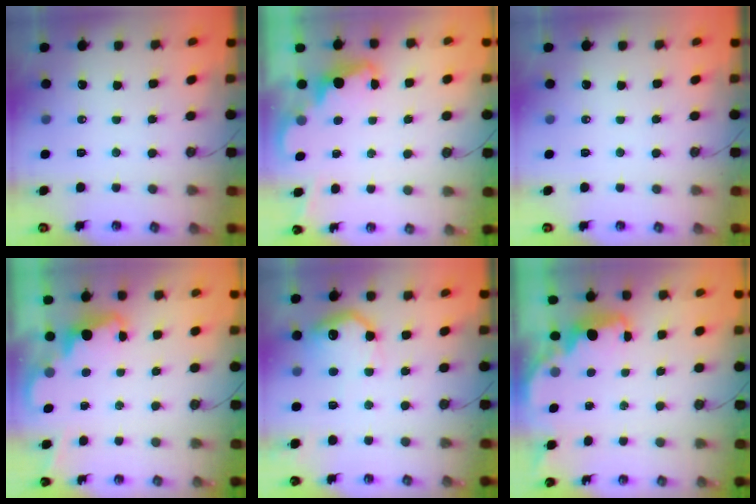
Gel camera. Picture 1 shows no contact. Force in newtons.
{"total": 2.4, "press": 2.3, "slide": 0.5}
{"total": 0.0}
{"total": 2.5, "press": 2.4, "slide": 0.5}
{"total": 12.3, "press": 12.3, "slide": 0.6}
{"total": 1.9, "press": 1.8, "slide": 0.5}